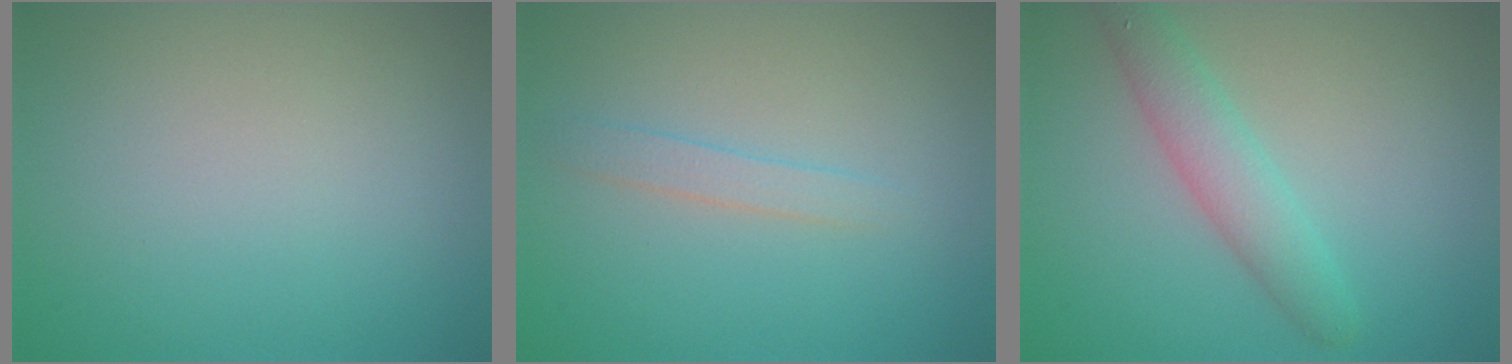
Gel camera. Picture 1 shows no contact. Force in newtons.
{"total": 1.3, "press": 1.3, "slide": 0.1}
{"total": 3.4, "press": 3.4, "slide": 0.0}